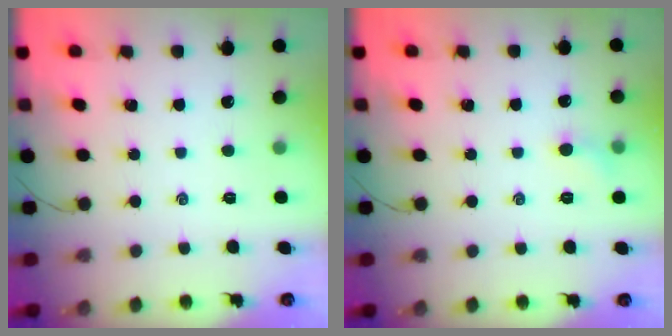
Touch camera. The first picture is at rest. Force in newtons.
{"total": 5.1, "press": 4.8, "slide": 1.6}